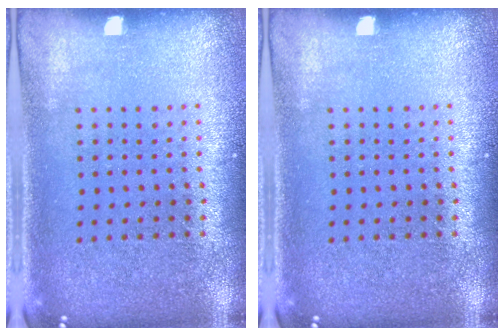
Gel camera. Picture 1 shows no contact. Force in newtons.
{"total": 0.0}